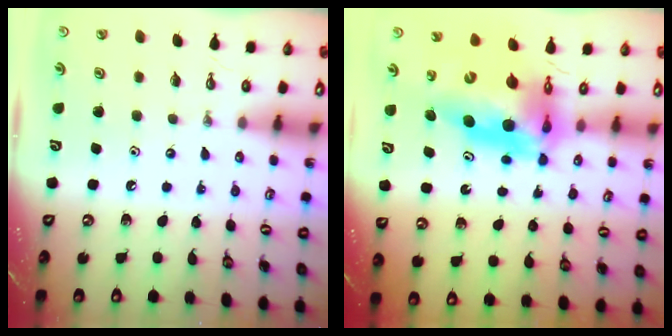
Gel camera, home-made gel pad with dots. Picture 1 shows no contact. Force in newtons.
{"total": 15.1, "press": 15.1, "slide": 1.4}